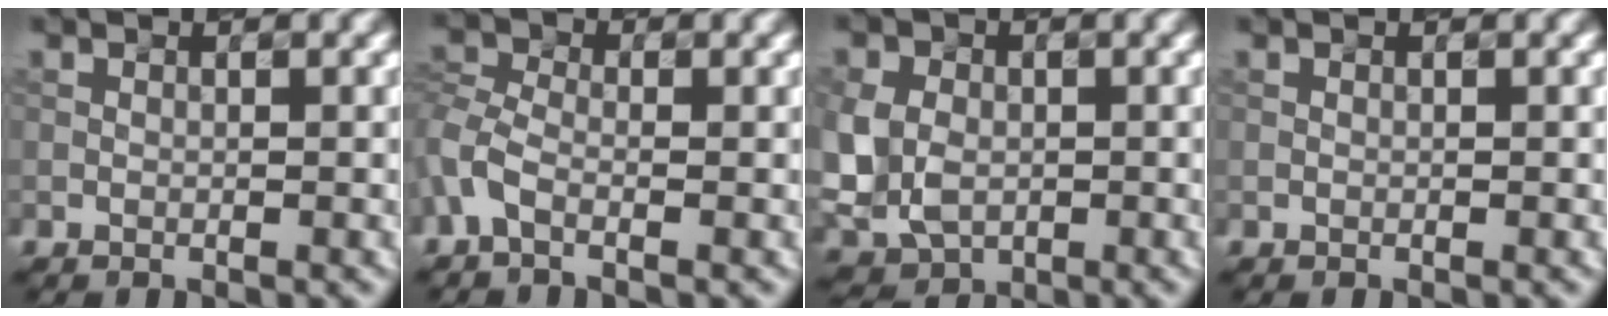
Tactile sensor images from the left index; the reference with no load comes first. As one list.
[{"total": 2.4, "force": [-1.2, 1.5, 1.5], "torque": [-0.044, 0.006, -0.038]}, {"total": 6.7, "force": [-0.2, 5.4, 3.9], "torque": [-0.092, 0.008, -0.009]}, {"total": 0.0}]